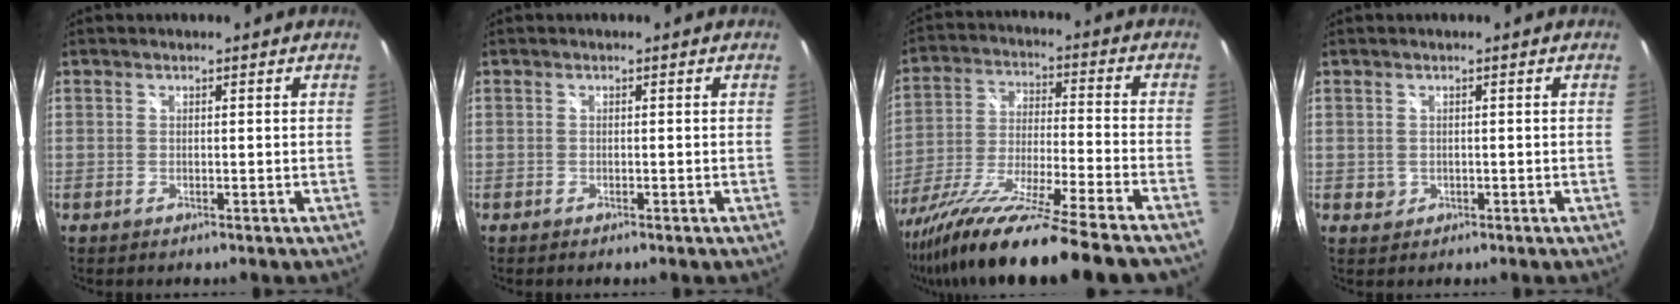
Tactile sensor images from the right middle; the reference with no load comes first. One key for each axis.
{"total": 0.7, "fx": 0.5, "fy": -0.4, "fz": 0.3, "tx": -0.003, "ty": 0.007, "tz": 0.007}
{"total": 22.6, "fx": -18.4, "fy": -1.9, "fz": 13.0, "tx": -0.228, "ty": -0.070, "tz": -0.312}
{"total": 1.5, "fx": 0.0, "fy": 1.5, "fz": 0.4, "tx": -0.003, "ty": 0.000, "tz": 0.000}